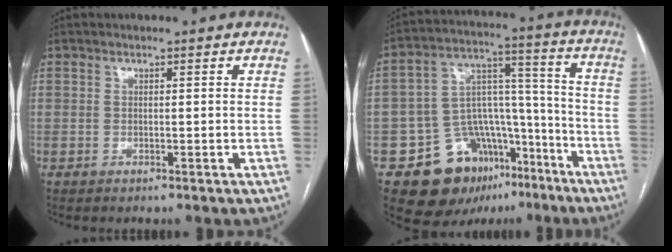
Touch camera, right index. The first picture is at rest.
{"total": 16.6, "force": [-9.6, 11.1, 7.7], "torque": [-0.107, 0.073, -0.140]}